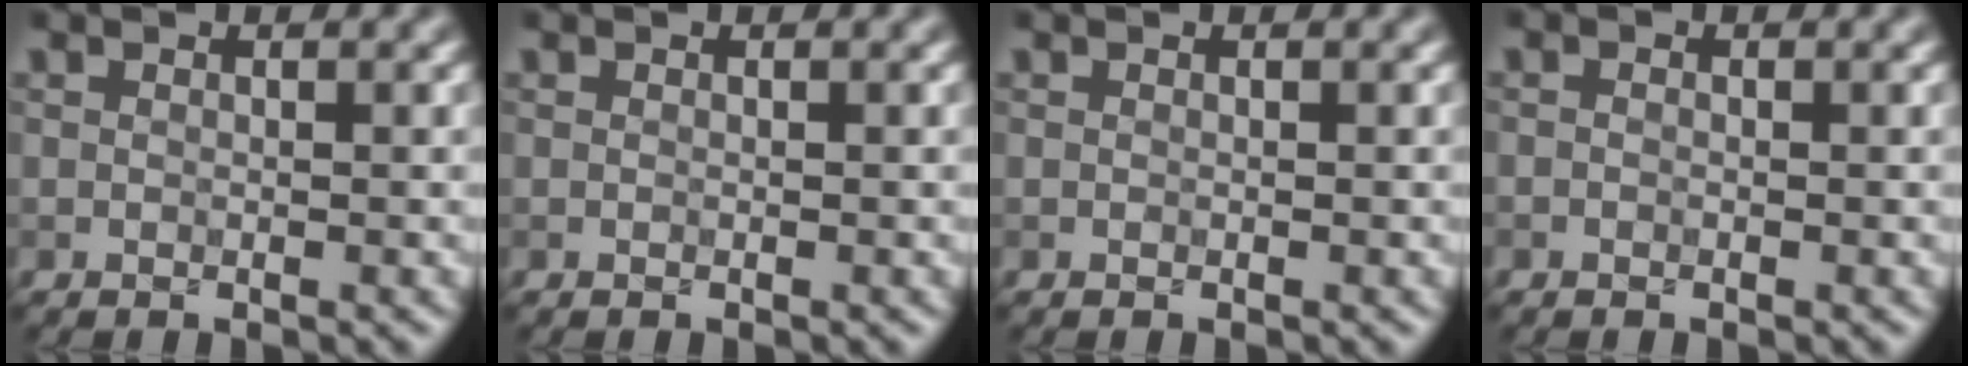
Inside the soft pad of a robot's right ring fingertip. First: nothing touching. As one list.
[{"total": 0.0}, {"total": 0.0}, {"total": 0.0}]